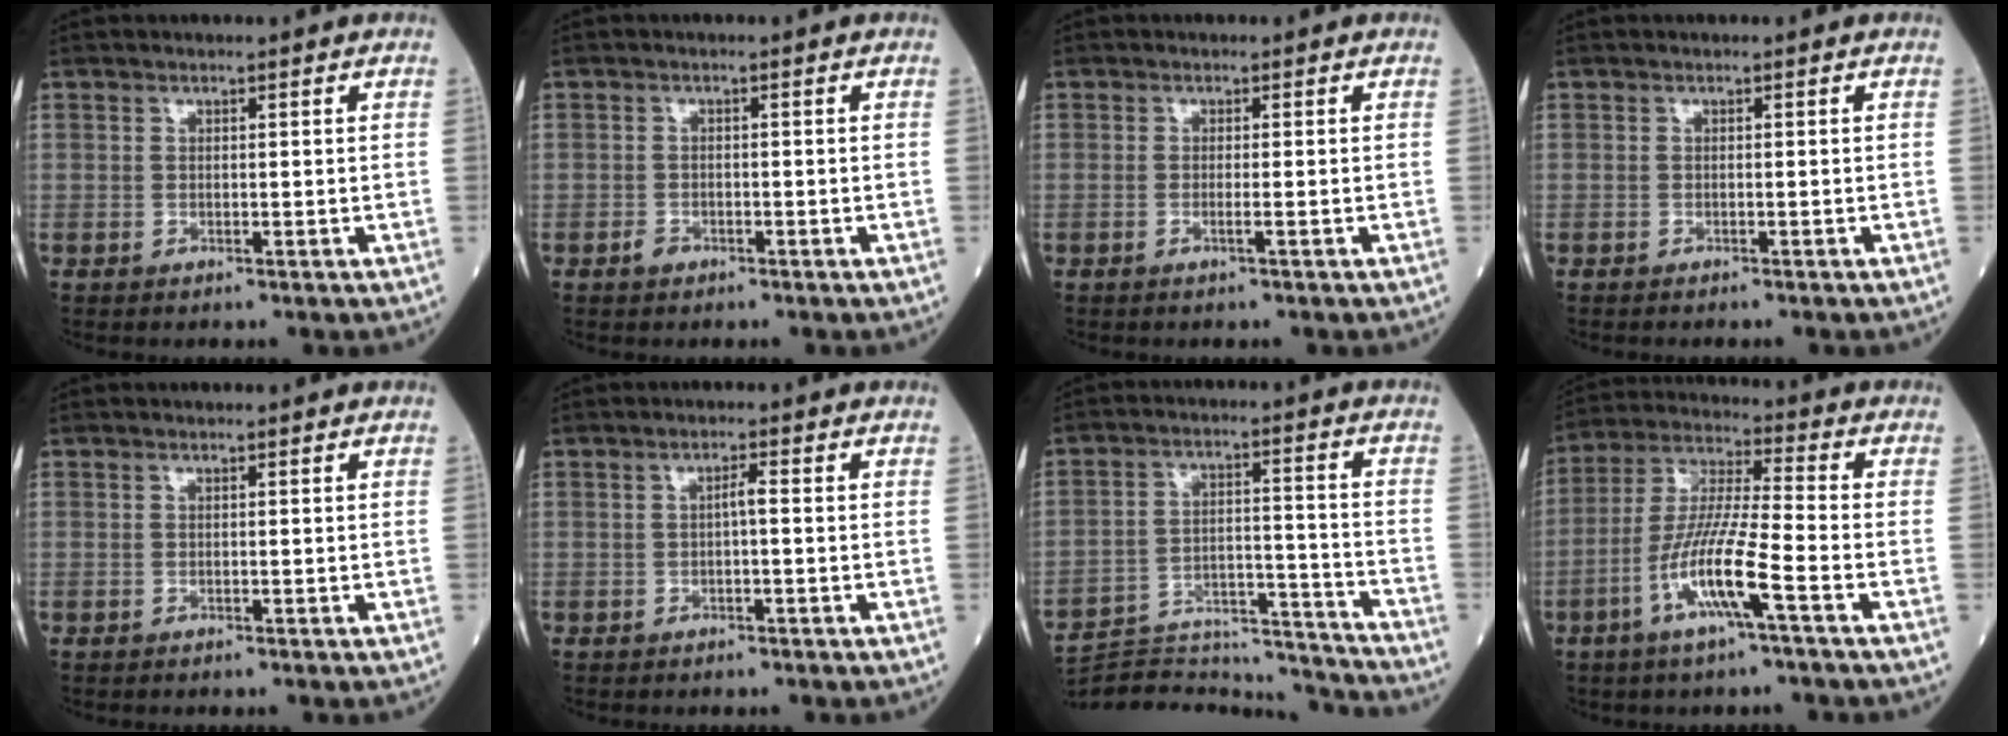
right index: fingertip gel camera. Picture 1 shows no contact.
{"total": 1.3, "force": [-0.9, 0.8, 0.5], "torque": [-0.008, 0.003, -0.015]}
{"total": 0.8, "force": [-0.3, -0.2, 0.7], "torque": [-0.015, 0.001, -0.004]}
{"total": 1.3, "force": [-1.1, 0.0, 0.5], "torque": [-0.009, 0.000, -0.015]}
{"total": 0.0}
{"total": 1.5, "force": [-0.1, 0.1, 1.5], "torque": [-0.024, 0.004, -0.002]}
{"total": 20.2, "force": [-20.0, 1.0, 3.0], "torque": [-0.075, 0.016, -0.294]}
{"total": 8.6, "force": [-3.6, 0.2, 7.8], "torque": [-0.156, -0.001, -0.069]}